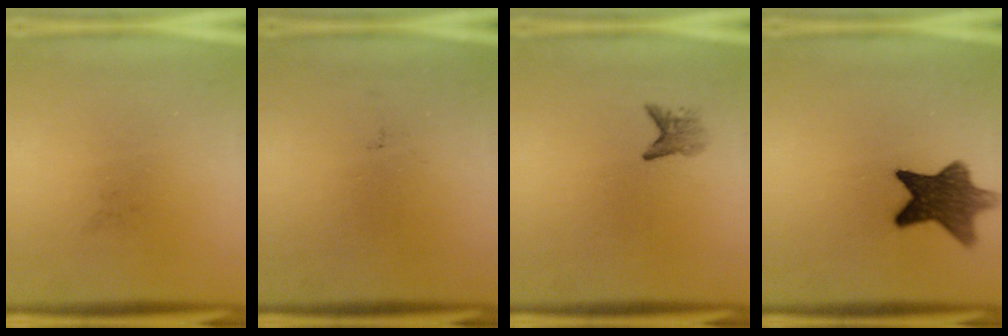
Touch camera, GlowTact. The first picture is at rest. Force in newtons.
{"total": 0.0}
{"total": 2.0}
{"total": 10.3}